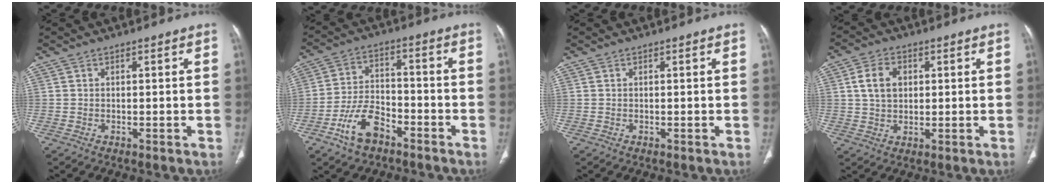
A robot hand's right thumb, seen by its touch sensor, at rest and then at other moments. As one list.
[{"total": 9.6, "force": [-5.6, 5.3, 5.8], "torque": [-0.101, 0.036, -0.104]}, {"total": 0.0}, {"total": 6.6, "force": [1.5, 4.8, 4.3], "torque": [-0.063, 0.000, 0.027]}]